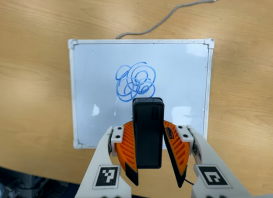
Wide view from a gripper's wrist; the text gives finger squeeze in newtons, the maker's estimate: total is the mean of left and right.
{"total": 5.0, "left": 4.5, "right": 5.5}